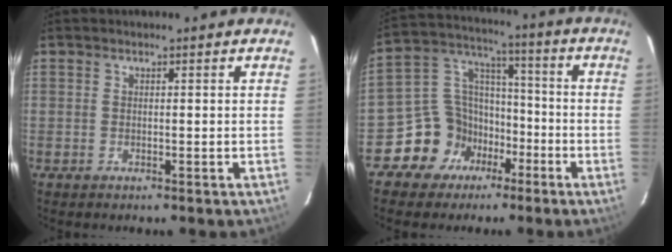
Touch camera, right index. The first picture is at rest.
{"total": 11.6, "force": [-6.3, 9.4, 2.6], "torque": [-0.061, 0.052, -0.098]}